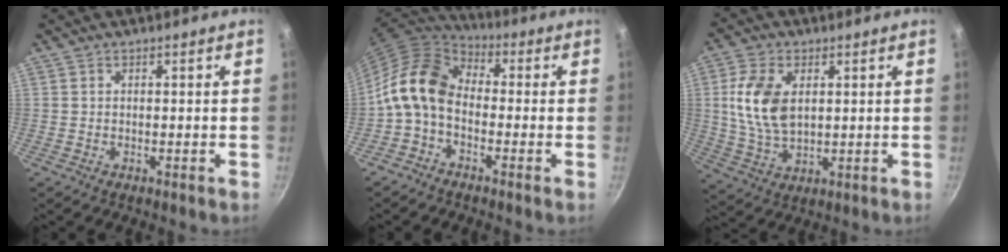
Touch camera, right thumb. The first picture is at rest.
{"total": 12.2, "force": [-1.8, 8.4, 8.6], "torque": [-0.151, 0.042, -0.058]}
{"total": 11.3, "force": [2.3, 6.8, 8.7], "torque": [-0.163, -0.012, 0.049]}